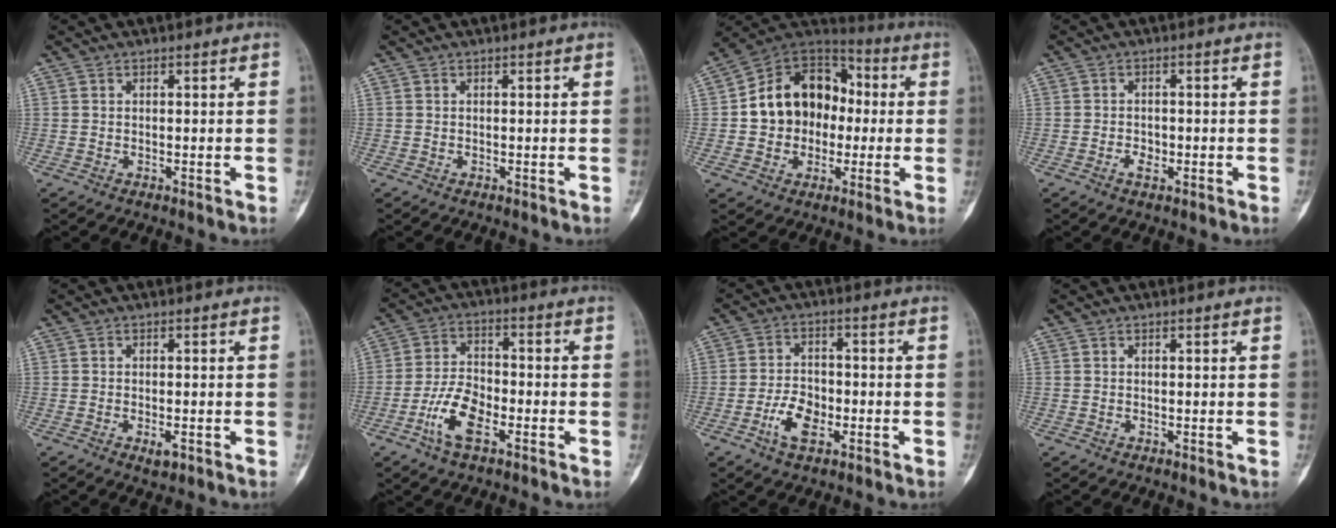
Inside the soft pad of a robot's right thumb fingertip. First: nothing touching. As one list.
[{"total": 0.0}, {"total": 16.7, "force": [-0.2, 13.4, 10.0], "torque": [-0.116, 0.038, -0.010]}, {"total": 2.3, "force": [-1.0, 1.5, 1.5], "torque": [-0.022, 0.004, -0.017]}, {"total": 2.0, "force": [-0.9, 0.8, 1.6], "torque": [-0.023, 0.000, -0.011]}, {"total": 8.9, "force": [-4.0, 4.3, 6.7], "torque": [-0.130, 0.020, -0.080]}, {"total": 6.7, "force": [-2.7, 3.9, 4.7], "torque": [-0.078, 0.016, -0.051]}, {"total": 0.0}]